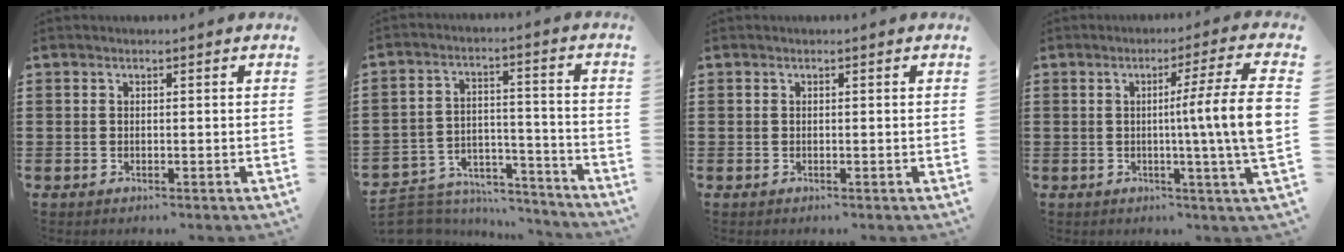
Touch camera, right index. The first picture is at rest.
{"total": 6.8, "force": [-6.2, 2.4, 1.2], "torque": [-0.038, 0.016, -0.126]}
{"total": 0.0}
{"total": 10.9, "force": [0.0, -0.7, 10.9], "torque": [-0.169, -0.019, -0.010]}